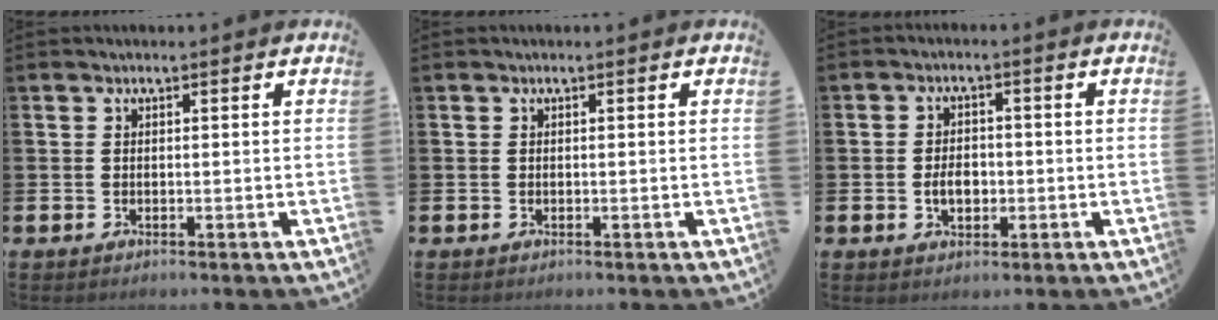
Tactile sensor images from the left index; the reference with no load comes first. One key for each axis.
{"total": 0.0}
{"total": 3.3, "fx": -0.6, "fy": 2.2, "fz": 2.4, "tx": -0.030, "ty": -0.002, "tz": -0.017}